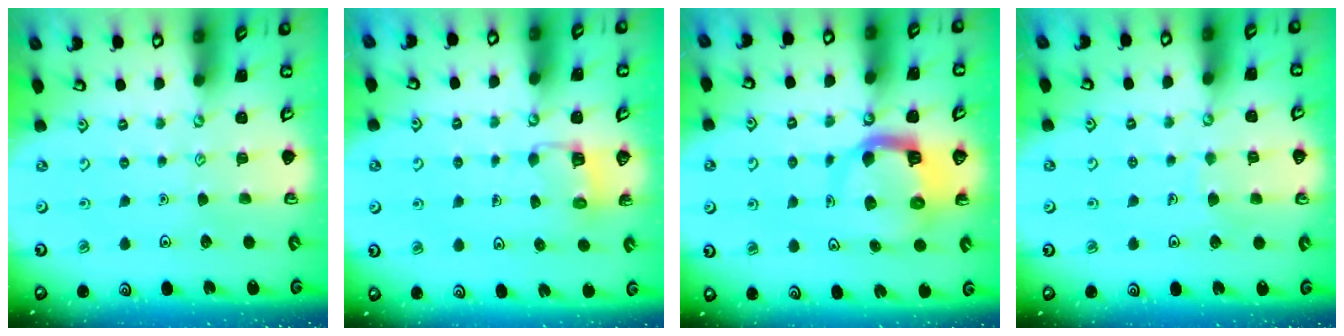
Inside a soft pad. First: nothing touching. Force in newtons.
{"total": 3.1, "press": 3.1, "slide": 0.3}
{"total": 8.4, "press": 8.3, "slide": 1.2}
{"total": 3.7, "press": 3.7, "slide": 0.4}